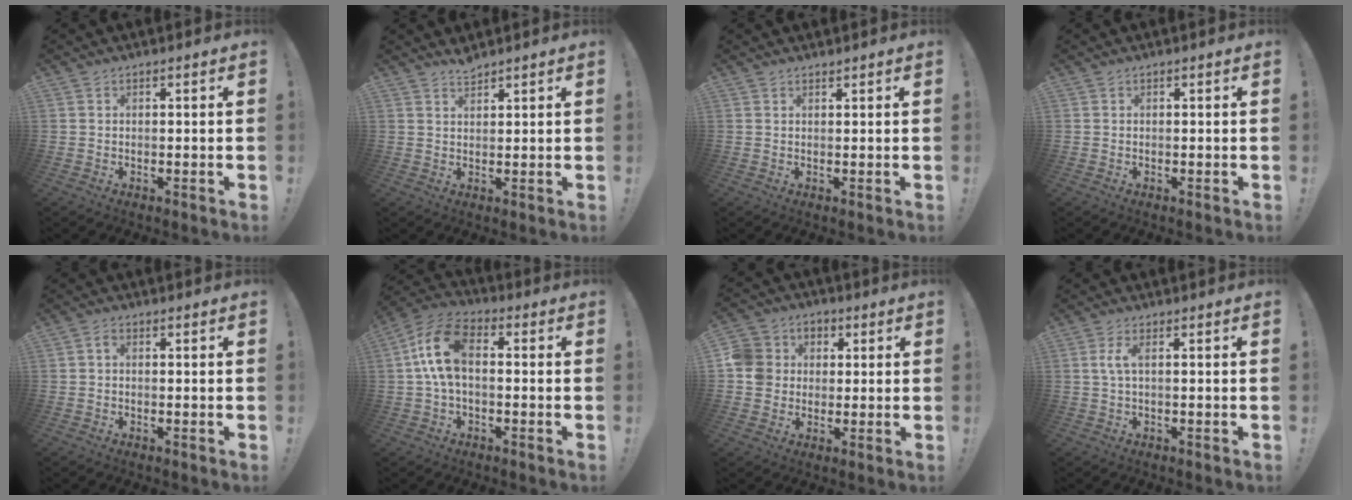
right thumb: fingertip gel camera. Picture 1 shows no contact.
{"total": 2.4, "force": [2.3, 0.4, 0.5], "torque": [-0.003, -0.016, 0.040]}
{"total": 0.7, "force": [0.7, 0.0, 0.0], "torque": [0.002, -0.002, 0.013]}
{"total": 0.0}
{"total": 1.3, "force": [-0.4, 0.8, 1.0], "torque": [-0.023, 0.007, -0.006]}
{"total": 12.8, "force": [1.4, 7.1, 10.6], "torque": [-0.209, 0.011, 0.027]}
{"total": 9.5, "force": [0.1, 9.0, 3.0], "torque": [-0.043, 0.012, 0.005]}
{"total": 3.7, "force": [0.6, 0.7, 3.6], "torque": [-0.079, 0.000, 0.009]}